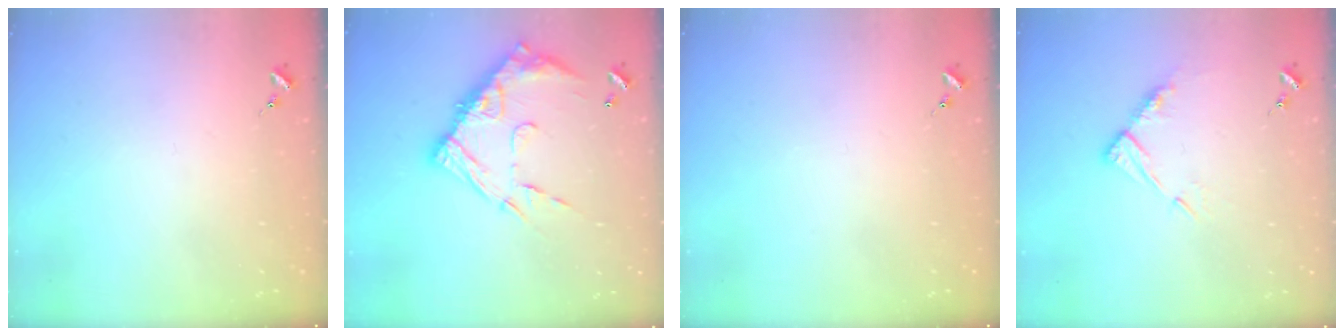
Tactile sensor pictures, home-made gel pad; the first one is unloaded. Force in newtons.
{"total": 17.2, "press": 17.1, "slide": 1.4}
{"total": 0.0}
{"total": 9.0, "press": 9.0, "slide": 0.8}